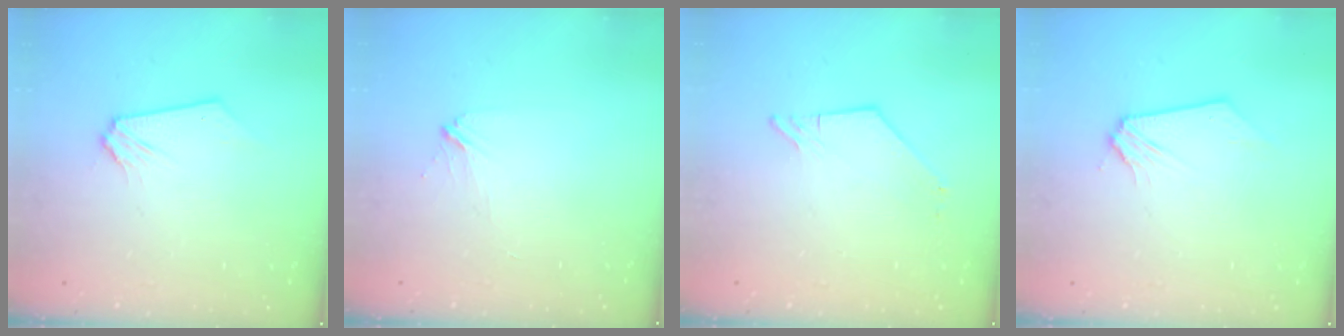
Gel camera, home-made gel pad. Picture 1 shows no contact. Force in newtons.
{"total": 2.1, "press": 2.1, "slide": 0.1}
{"total": 2.7, "press": 2.7, "slide": 0.4}
{"total": 0.0}